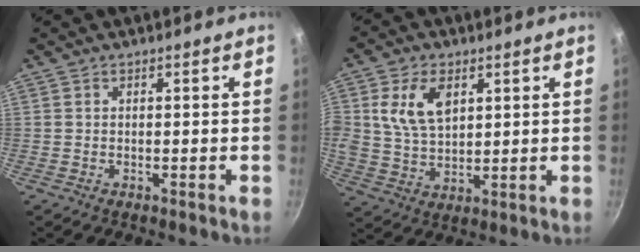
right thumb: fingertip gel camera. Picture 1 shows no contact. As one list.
[{"total": 9.9, "force": [3.3, 6.3, 6.9], "torque": [-0.122, -0.015, 0.064]}]